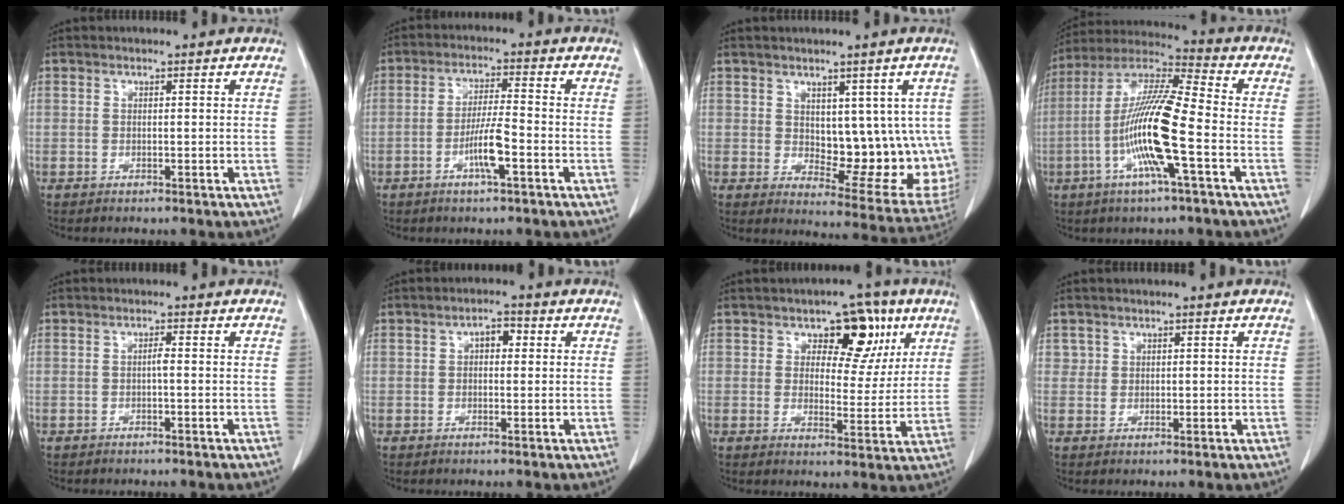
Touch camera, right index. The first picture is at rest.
{"total": 6.1, "force": [-2.3, 0.4, 5.6], "torque": [-0.108, -0.001, -0.044]}
{"total": 14.1, "force": [1.1, 7.3, 12.0], "torque": [-0.140, -0.005, 0.033]}
{"total": 15.0, "force": [-3.9, 0.9, 14.5], "torque": [-0.290, -0.003, -0.082]}
{"total": 0.9, "force": [-0.1, 0.1, 0.9], "torque": [-0.016, 0.001, -0.003]}
{"total": 2.7, "force": [0.6, 1.5, 2.2], "torque": [-0.030, 0.013, 0.005]}
{"total": 9.1, "force": [4.3, 5.3, 6.0], "torque": [-0.060, 0.015, 0.058]}
{"total": 1.8, "force": [0.9, 1.5, 0.1], "torque": [0.016, -0.003, 0.008]}